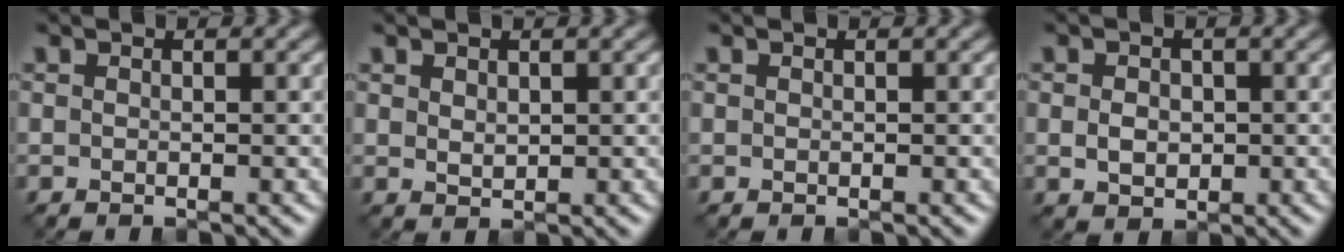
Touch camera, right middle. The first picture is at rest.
{"total": 1.2, "force": [0.6, 0.7, 0.7], "torque": [-0.011, -0.003, 0.016]}
{"total": 0.0}
{"total": 2.3, "force": [-0.1, 1.8, 1.3], "torque": [-0.025, -0.003, -0.003]}